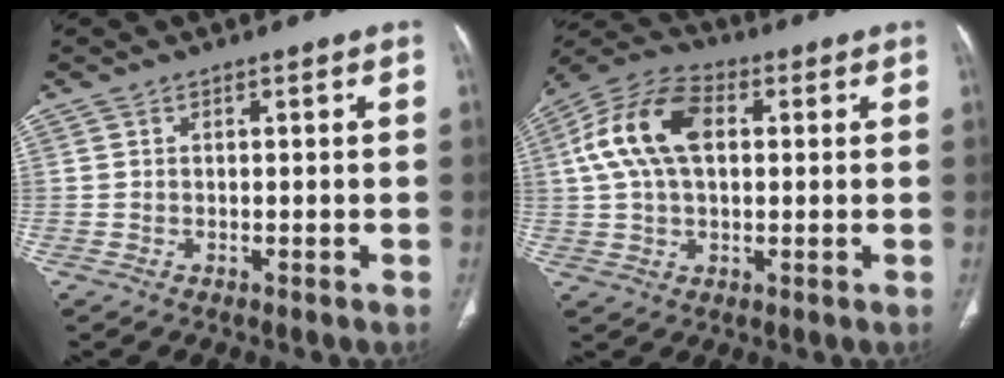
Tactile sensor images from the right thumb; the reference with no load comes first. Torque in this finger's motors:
{"motor_torque": [0.13, 0.43, 0.73, -0.26, 0.25]}